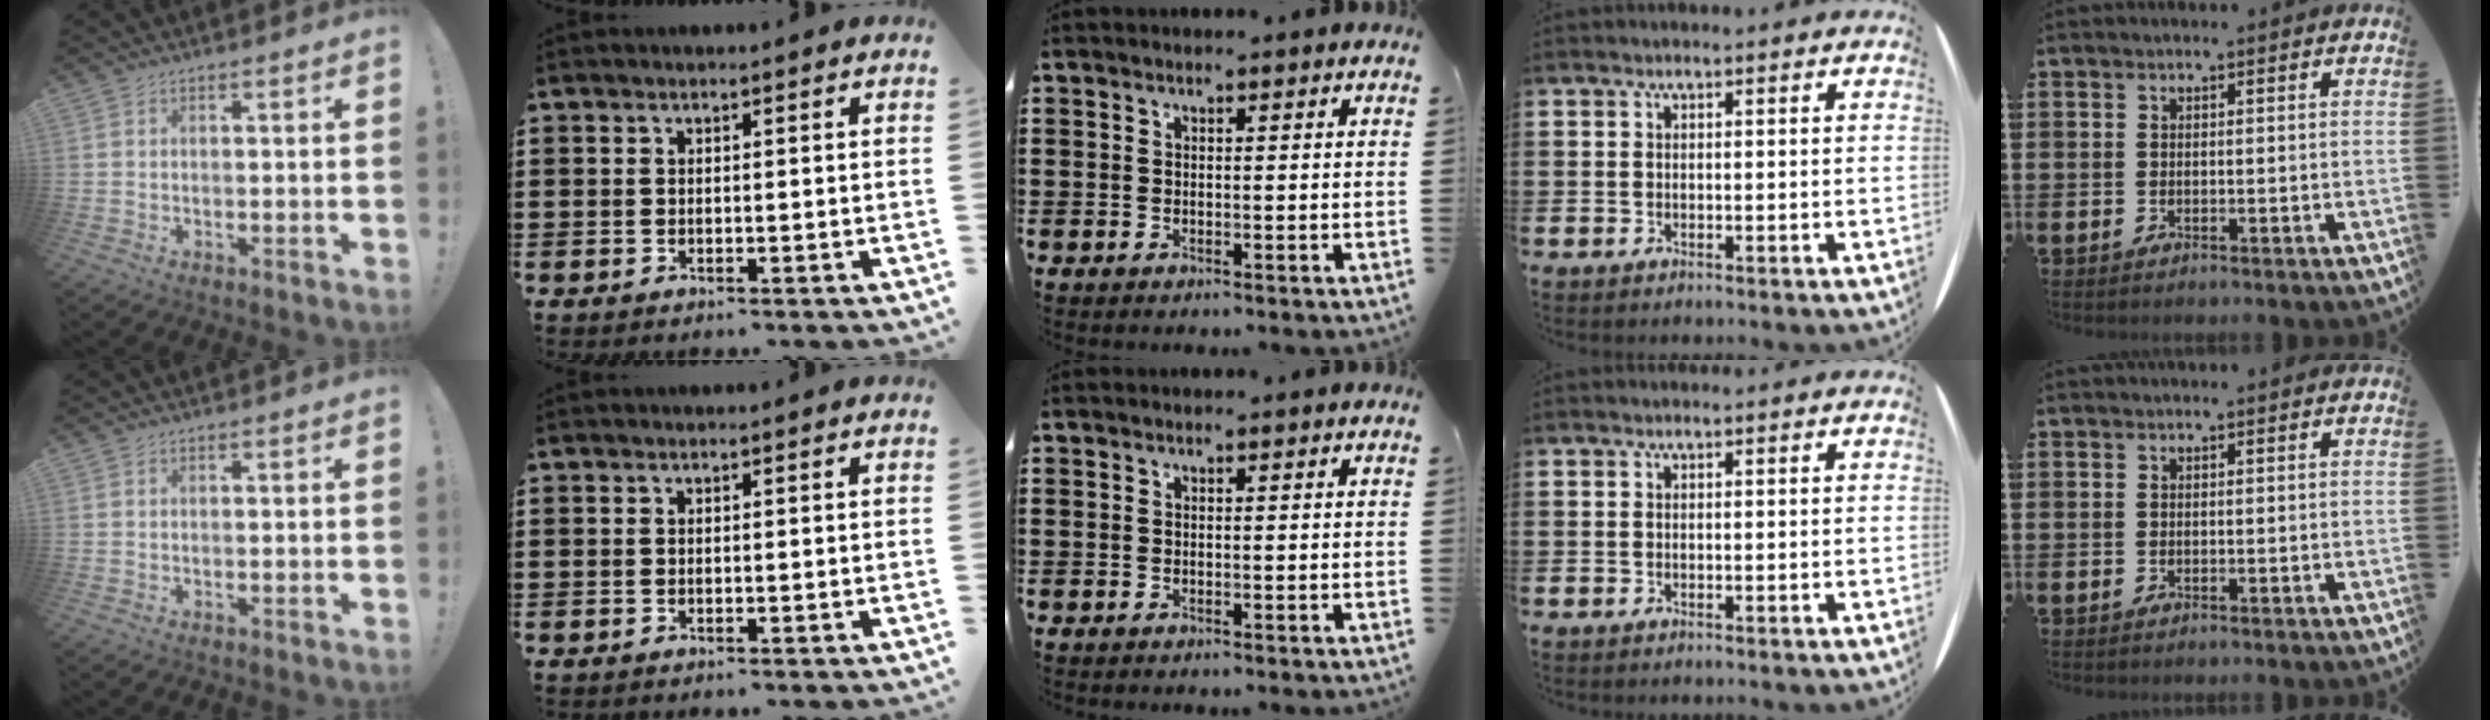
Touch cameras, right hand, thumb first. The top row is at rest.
{}